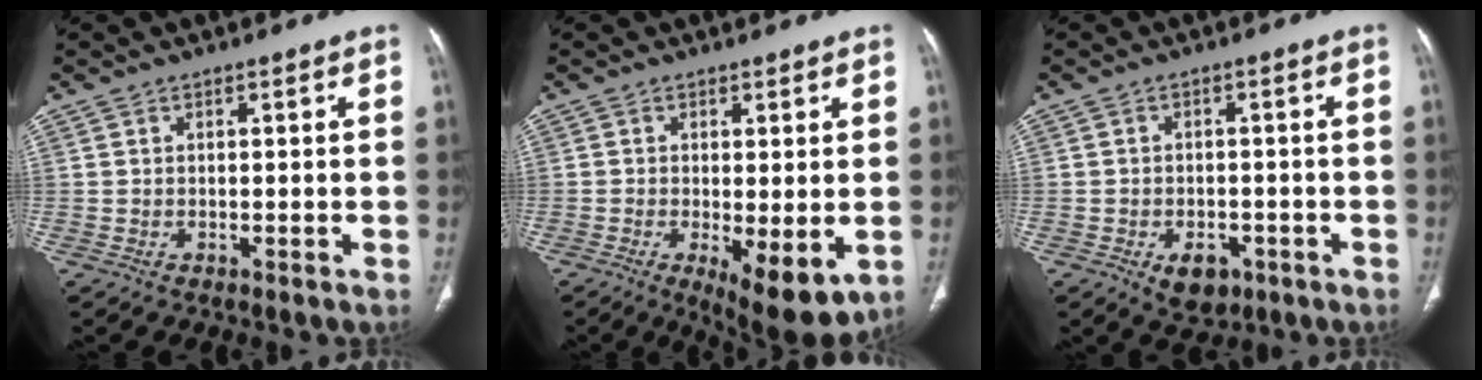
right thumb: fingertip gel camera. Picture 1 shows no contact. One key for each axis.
{"total": 9.6, "fx": -2.6, "fy": 3.4, "fz": 8.6, "tx": -0.128, "ty": -0.024, "tz": -0.032}
{"total": 5.6, "fx": -2.6, "fy": 3.7, "fz": 3.4, "tx": -0.037, "ty": 0.009, "tz": -0.029}